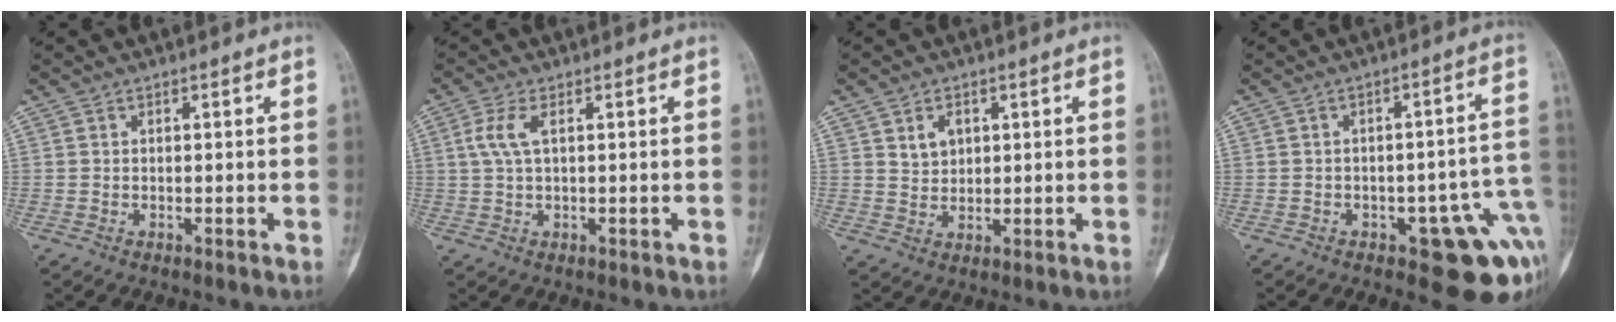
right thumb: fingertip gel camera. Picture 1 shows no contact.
{"total": 3.9, "force": [1.0, 1.4, 3.5], "torque": [-0.097, 0.010, 0.023]}
{"total": 3.8, "force": [1.6, 2.8, 2.0], "torque": [-0.020, -0.011, 0.031]}
{"total": 13.3, "force": [-4.2, 5.0, 11.5], "torque": [-0.096, 0.025, -0.040]}